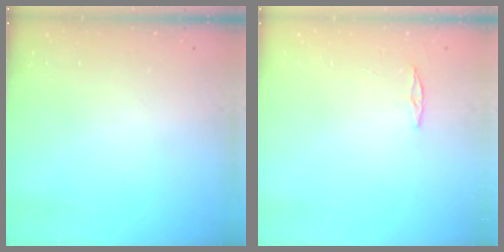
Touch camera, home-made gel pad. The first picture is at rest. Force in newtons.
{"total": 3.0, "press": 2.9, "slide": 0.3}